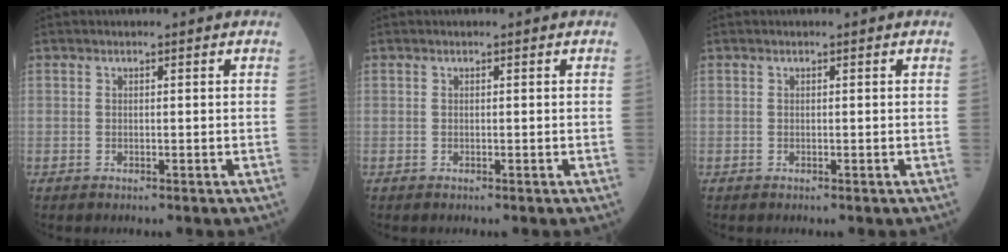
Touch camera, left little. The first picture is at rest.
{"total": 0.0}
{"total": 0.0}